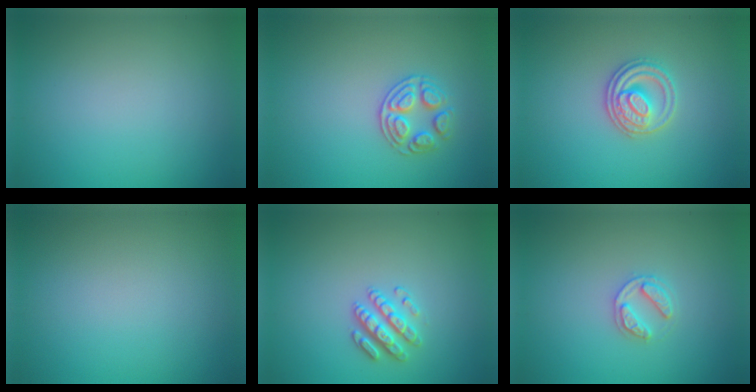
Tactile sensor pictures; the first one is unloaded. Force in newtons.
{"total": 2.6, "press": 2.5, "slide": 0.8}
{"total": 3.0, "press": 2.8, "slide": 0.9}
{"total": 0.0}
{"total": 2.6, "press": 2.6, "slide": 0.6}
{"total": 2.0, "press": 2.0, "slide": 0.3}